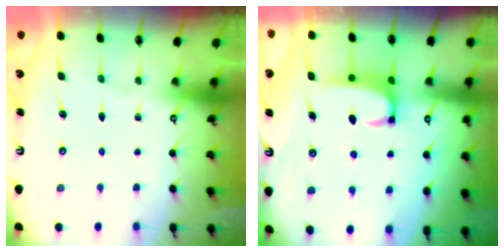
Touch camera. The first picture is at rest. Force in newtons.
{"total": 1.9, "press": 1.9, "slide": 0.3}